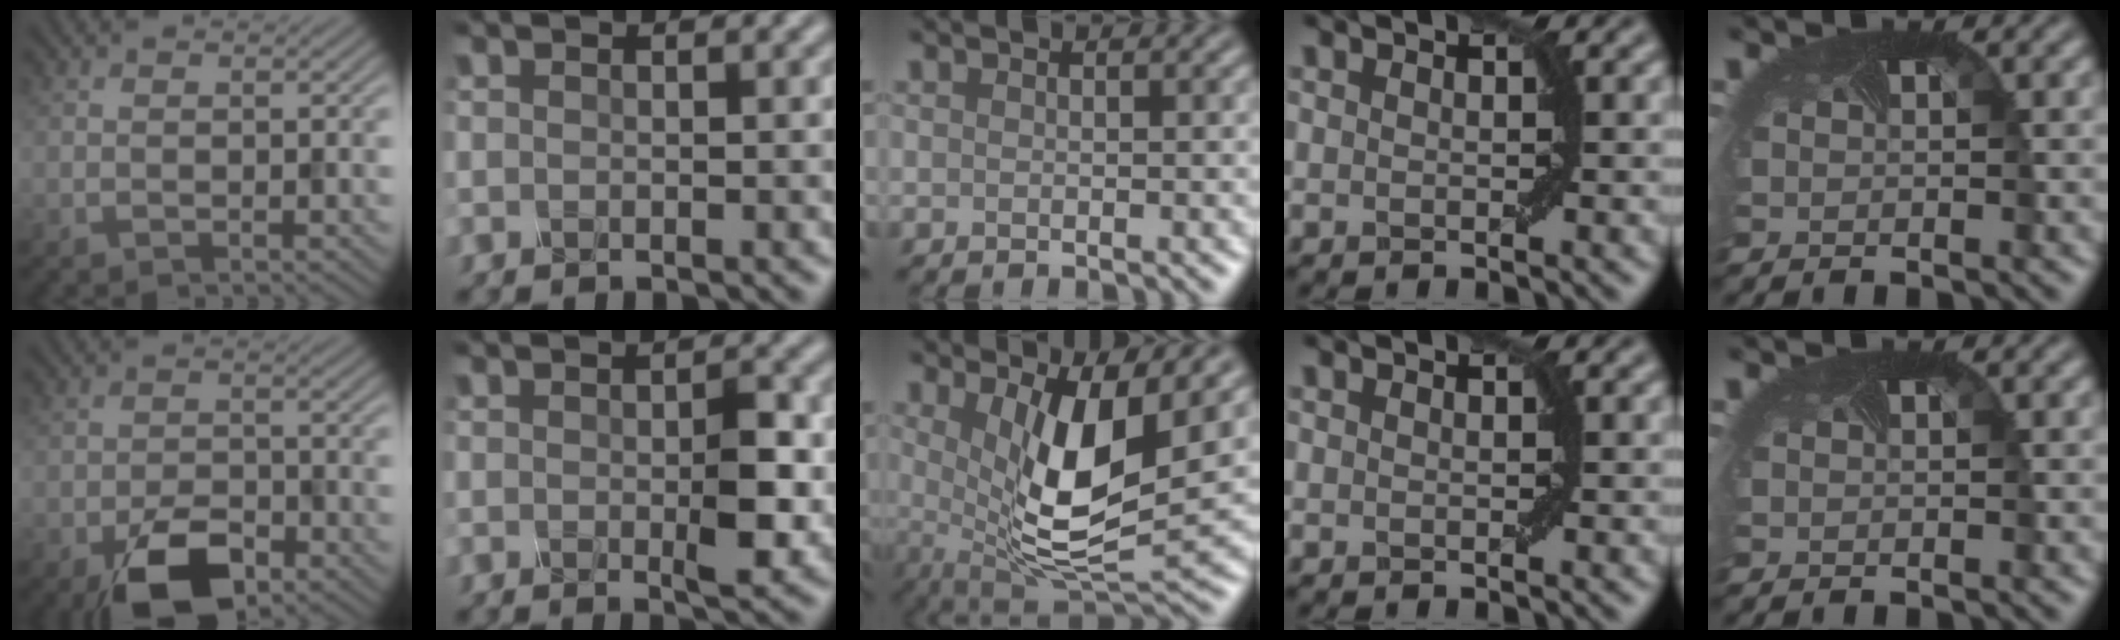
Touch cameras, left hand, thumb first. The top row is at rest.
{"thumb": {"total": 7.3, "force": [-4.2, 3.7, 4.6], "torque": [-0.078, -0.007, -0.075]}, "index": {"total": 3.2, "force": [-0.7, 0.7, 3.0], "torque": [-0.062, -0.001, -0.007]}, "middle": {"total": 8.5, "force": [1.8, 2.8, 7.8], "torque": [-0.143, -0.022, 0.035]}}